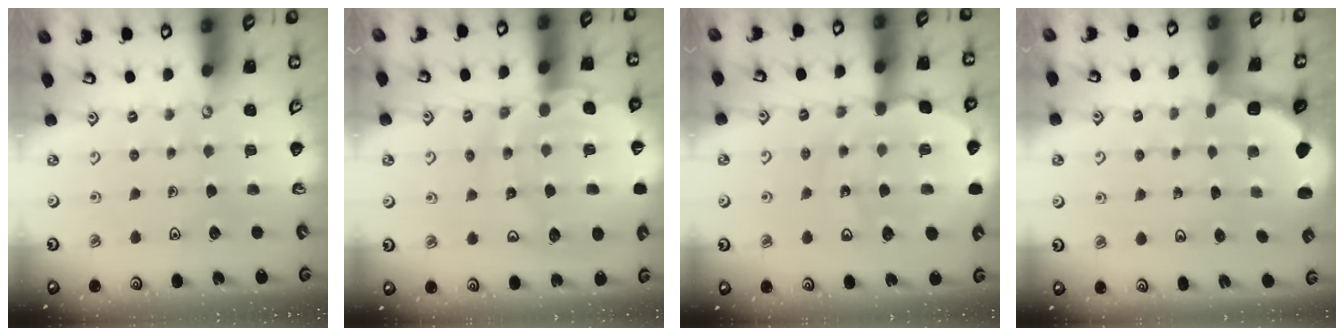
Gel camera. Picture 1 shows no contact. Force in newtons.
{"total": 14.4, "press": 14.3, "slide": 1.5}
{"total": 12.4, "press": 12.0, "slide": 3.0}
{"total": 1.8, "press": 1.6, "slide": 0.7}